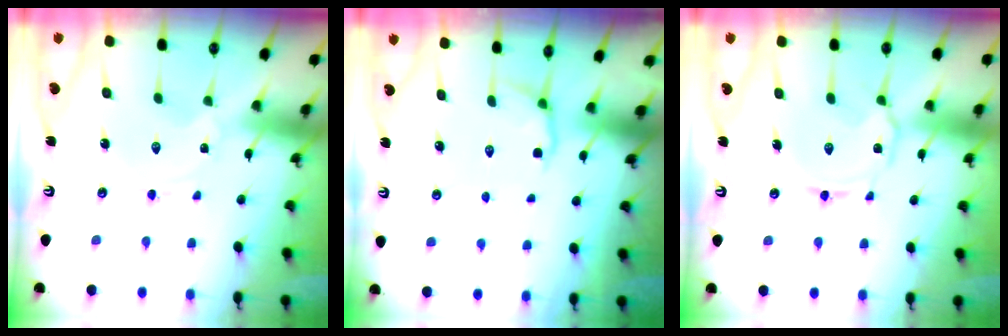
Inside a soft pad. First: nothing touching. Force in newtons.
{"total": 2.6, "press": 1.4, "slide": 2.2}
{"total": 8.2, "press": 8.2, "slide": 0.7}